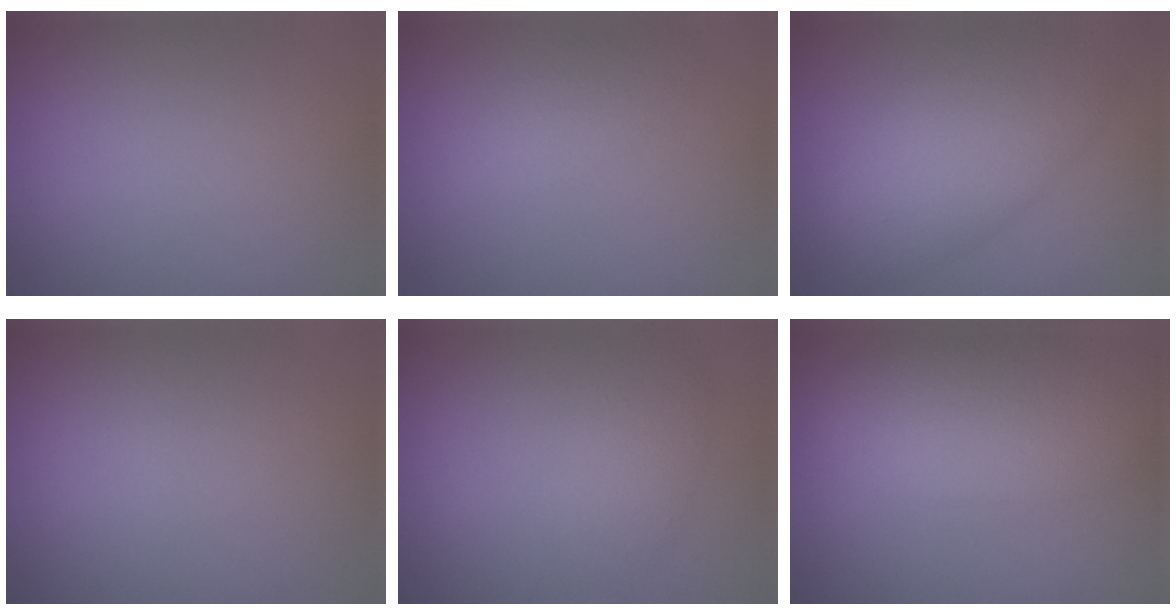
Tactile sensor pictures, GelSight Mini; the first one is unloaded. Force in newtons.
{"total": 2.1, "press": 2.1, "slide": 0.2}
{"total": 8.1, "press": 8.1, "slide": 0.3}
{"total": 0.0}
{"total": 2.4, "press": 2.4, "slide": 0.1}
{"total": 7.7, "press": 7.7, "slide": 0.6}